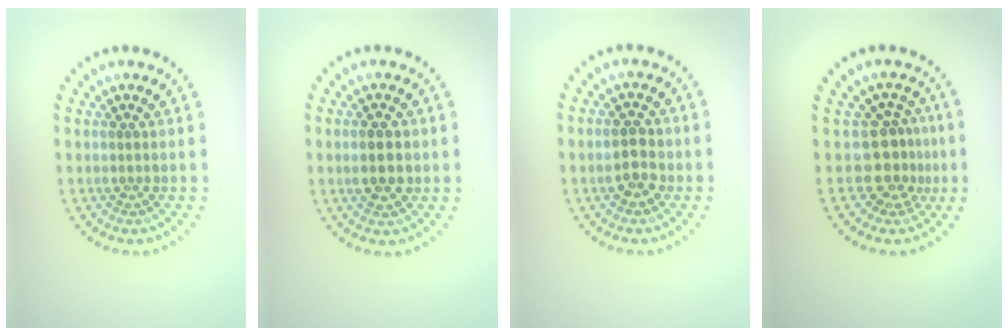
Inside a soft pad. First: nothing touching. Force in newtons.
{"total": 3.6, "press": 3.6, "slide": 0.1}
{"total": 2.6, "press": 2.6, "slide": 0.3}
{"total": 3.2, "press": 2.3, "slide": 2.1}